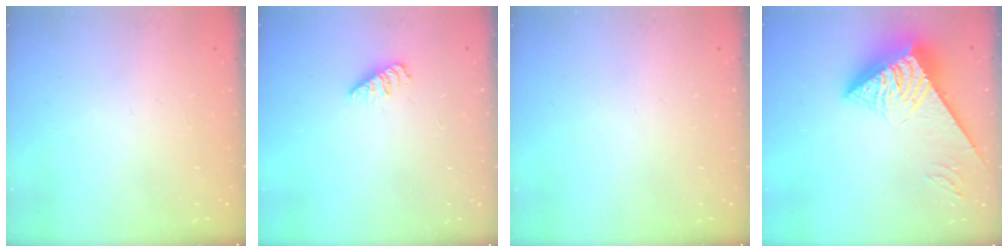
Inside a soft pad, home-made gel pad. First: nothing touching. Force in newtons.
{"total": 2.5, "press": 2.4, "slide": 0.4}
{"total": 0.0}
{"total": 8.6, "press": 8.5, "slide": 1.1}